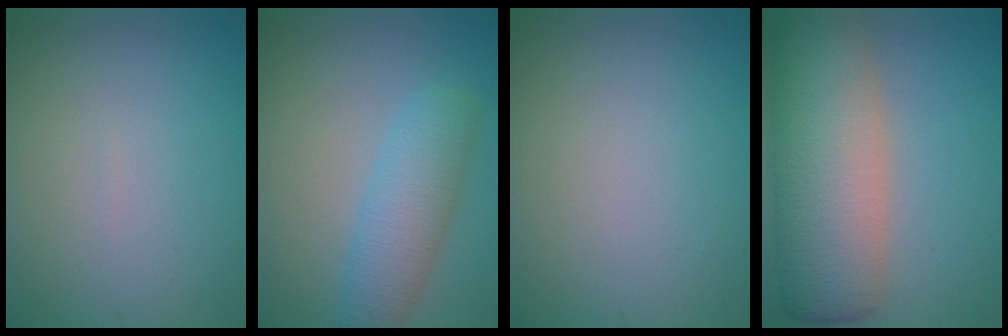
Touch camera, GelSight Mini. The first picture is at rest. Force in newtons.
{"total": 4.2, "press": 4.2, "slide": 0.1}
{"total": 0.0}
{"total": 10.6, "press": 10.5, "slide": 0.5}